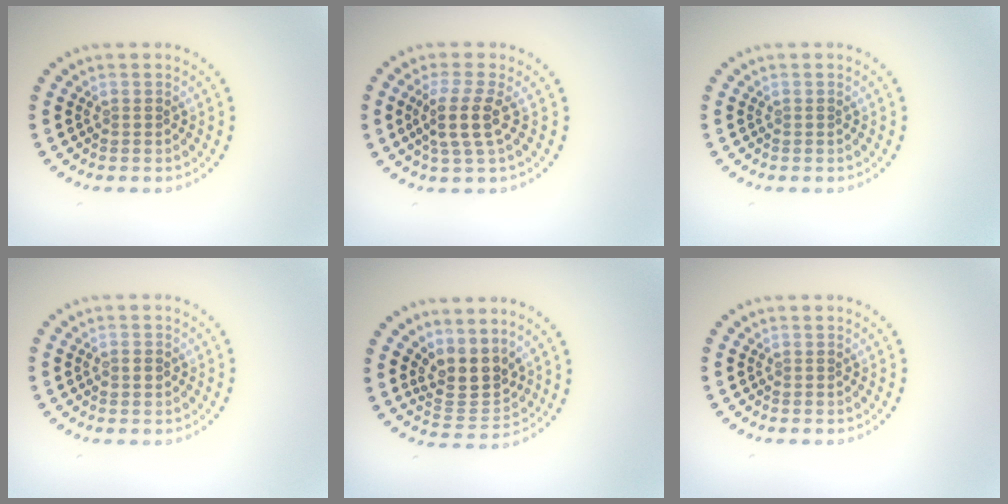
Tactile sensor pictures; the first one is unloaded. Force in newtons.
{"total": 3.2, "press": 2.5, "slide": 2.1}
{"total": 0.0}
{"total": 1.3, "press": 1.3, "slide": 0.2}
{"total": 3.8, "press": 3.2, "slide": 2.0}
{"total": 0.0}